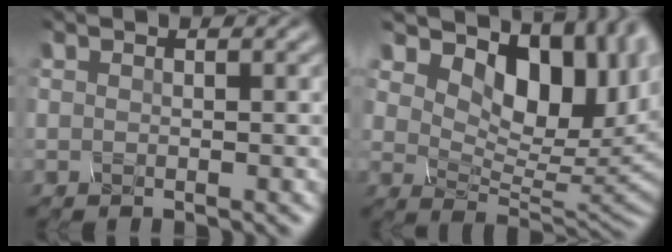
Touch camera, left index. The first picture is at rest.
{"total": 10.9, "force": [4.6, 6.3, 7.6], "torque": [-0.128, -0.005, 0.095]}